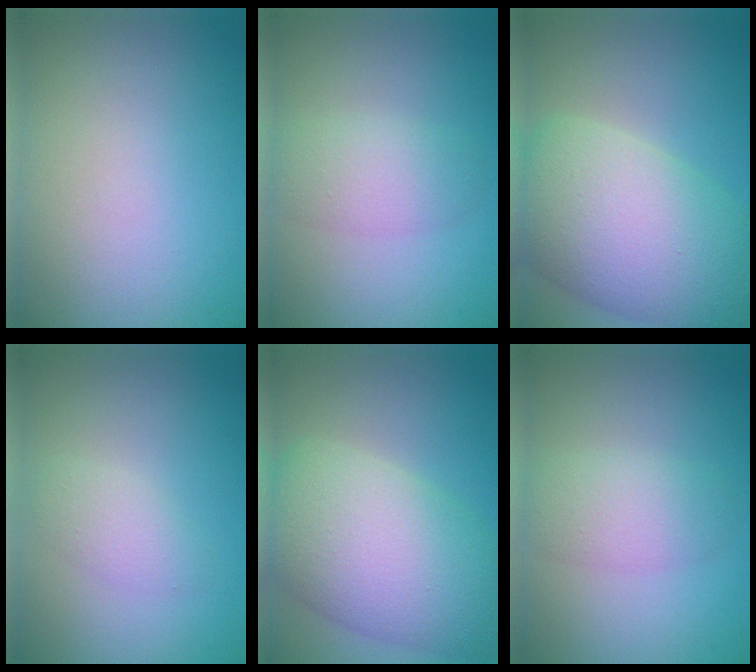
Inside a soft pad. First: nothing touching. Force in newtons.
{"total": 2.9, "press": 2.9, "slide": 0.1}
{"total": 10.8, "press": 10.8, "slide": 0.4}
{"total": 1.9, "press": 1.9, "slide": 0.1}
{"total": 10.4, "press": 10.4, "slide": 0.6}
{"total": 2.9, "press": 2.9, "slide": 0.1}